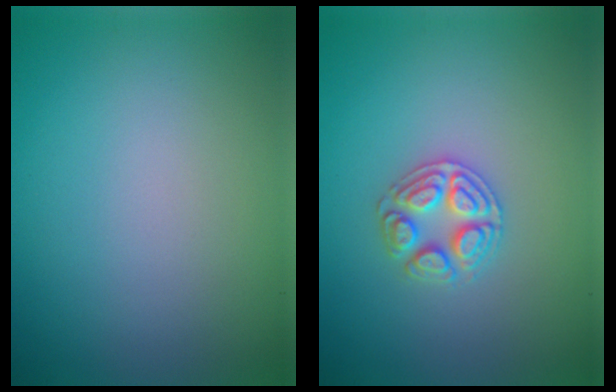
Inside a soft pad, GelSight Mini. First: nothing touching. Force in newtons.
{"total": 2.5, "press": 2.5, "slide": 0.4}